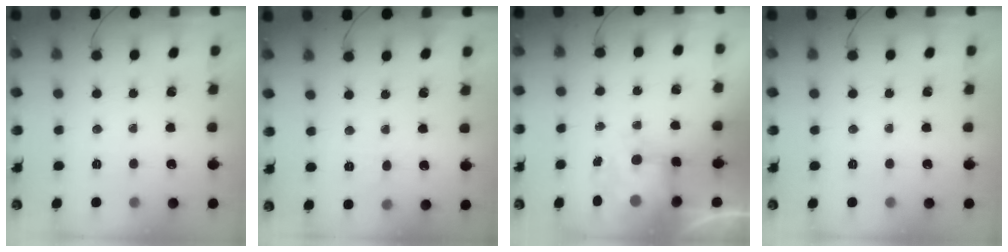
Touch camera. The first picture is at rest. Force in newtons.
{"total": 4.5, "press": 4.2, "slide": 1.5}
{"total": 6.1, "press": 6.1, "slide": 0.3}
{"total": 0.0}